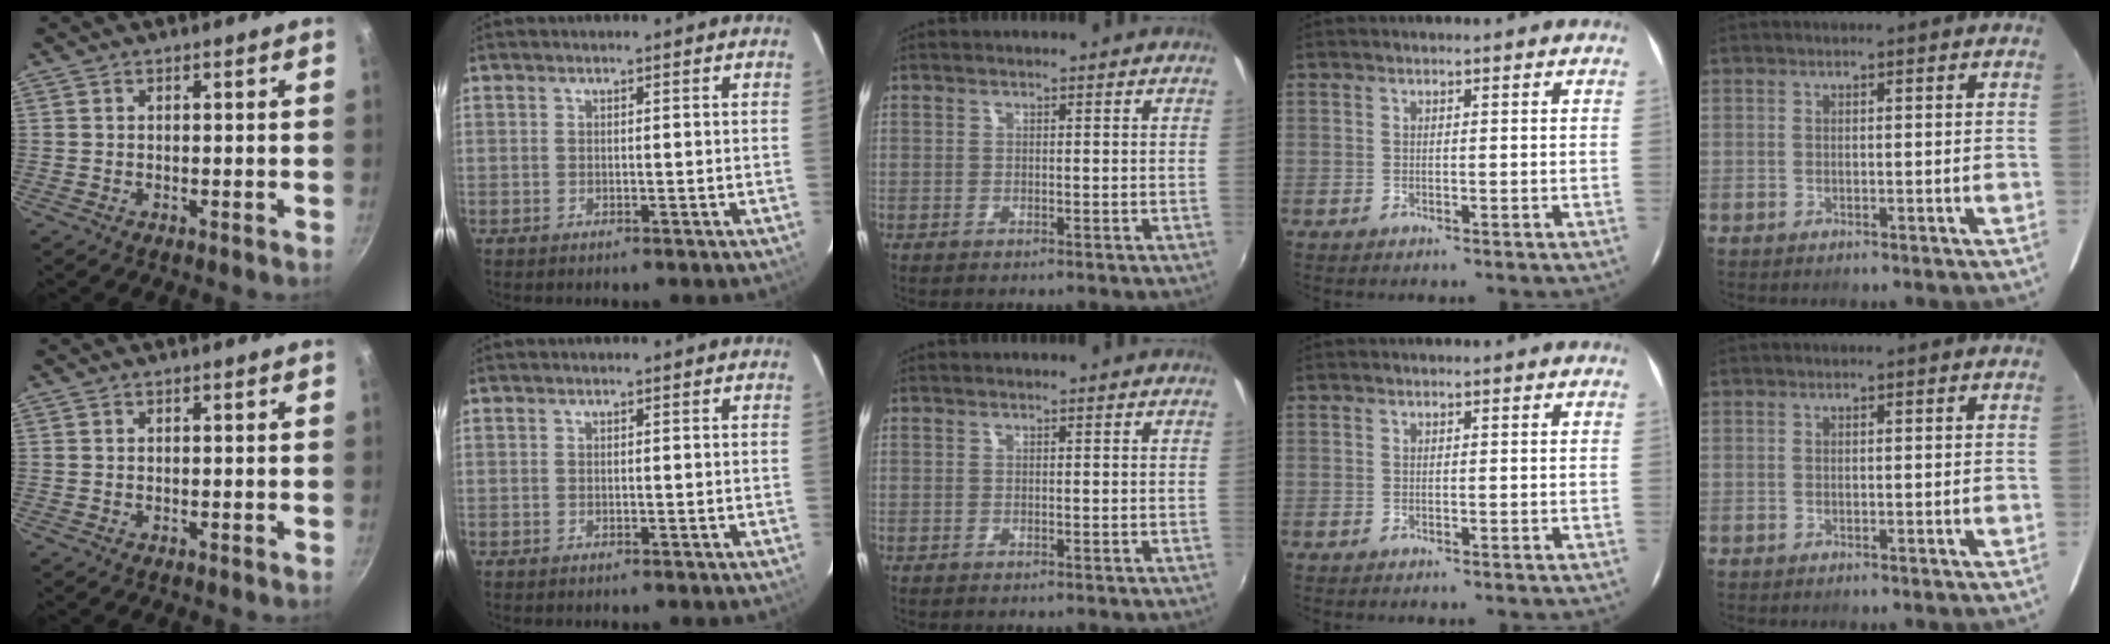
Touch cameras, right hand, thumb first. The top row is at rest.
{}